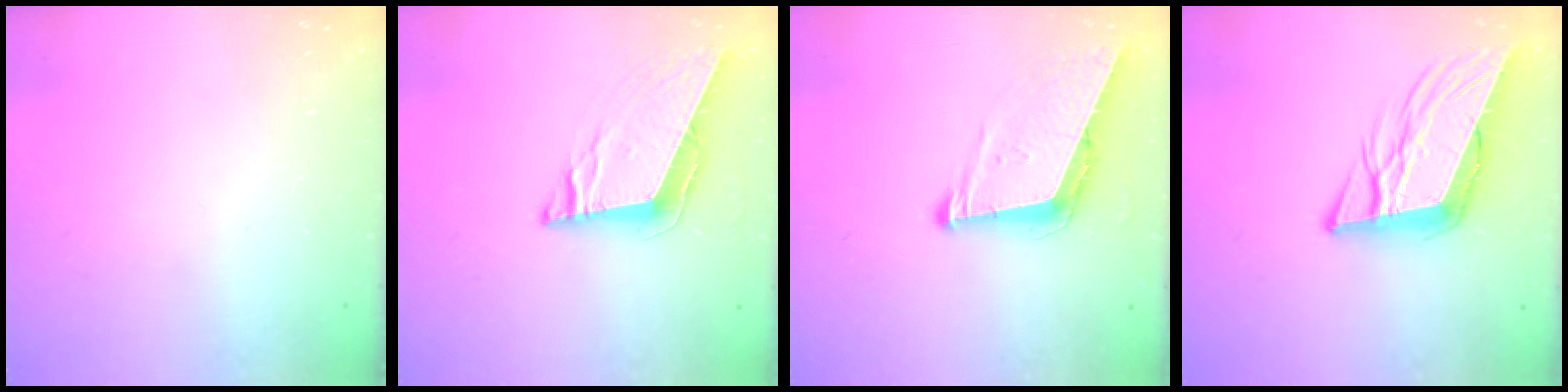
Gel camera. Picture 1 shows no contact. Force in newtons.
{"total": 9.7, "press": 9.7, "slide": 1.2}
{"total": 9.0, "press": 8.6, "slide": 2.6}
{"total": 11.8, "press": 11.2, "slide": 3.6}